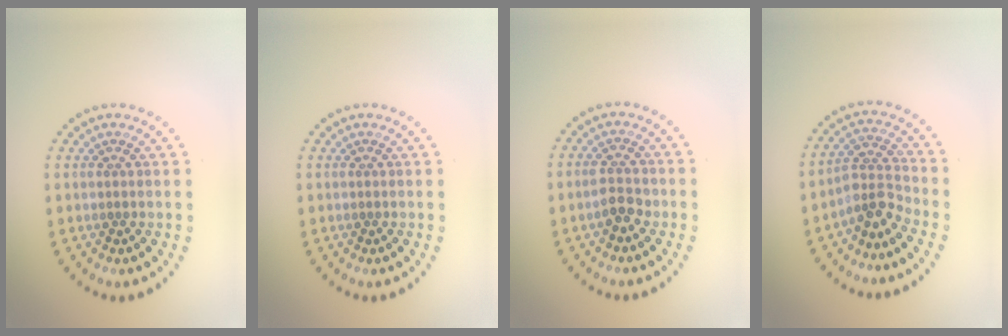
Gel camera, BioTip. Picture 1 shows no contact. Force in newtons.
{"total": 0.0}
{"total": 2.3, "press": 2.2, "slide": 0.5}
{"total": 3.3, "press": 2.3, "slide": 2.3}